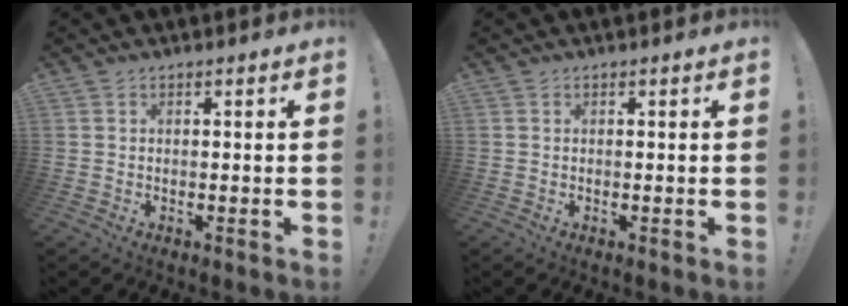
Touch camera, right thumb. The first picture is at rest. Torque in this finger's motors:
{"motor_torque": [0.00, 0.00, 0.00, 0.00, 0.00]}